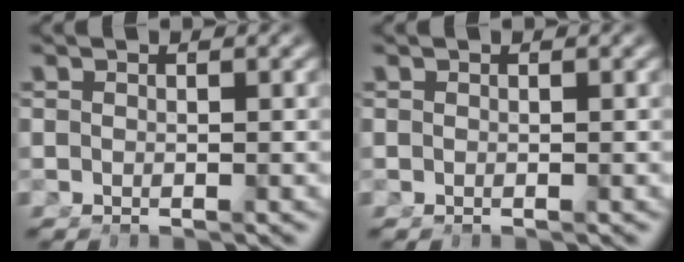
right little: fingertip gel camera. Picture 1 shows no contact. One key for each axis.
{"total": 0.0}